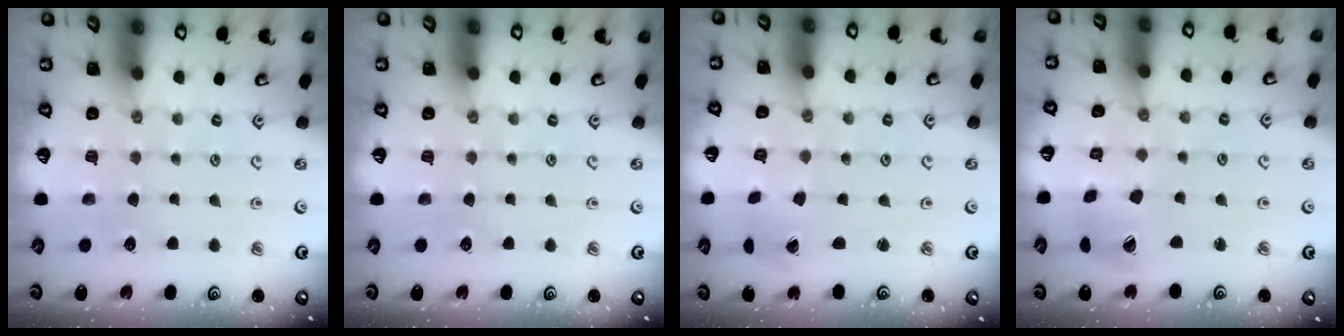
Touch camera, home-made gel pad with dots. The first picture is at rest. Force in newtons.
{"total": 0.0}
{"total": 1.6, "press": 1.6, "slide": 0.2}
{"total": 9.2, "press": 9.1, "slide": 1.2}